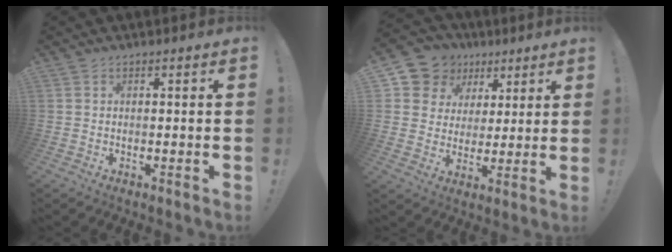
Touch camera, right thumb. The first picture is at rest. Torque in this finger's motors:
{"motor_torque": [0.03, 0.03, 0.06, 0.05, 0.00]}